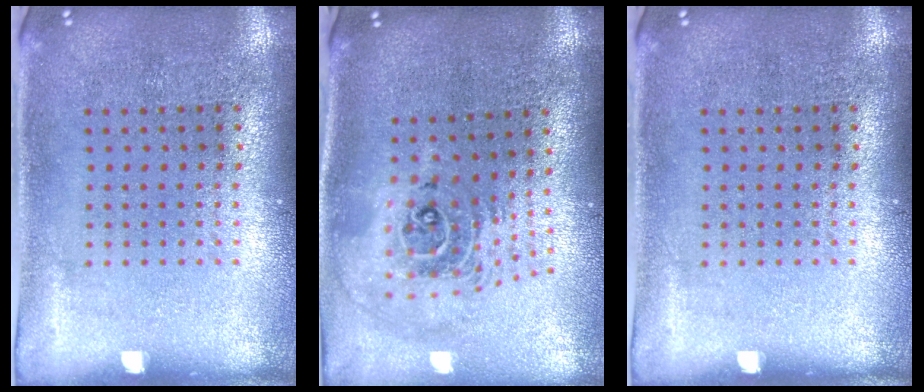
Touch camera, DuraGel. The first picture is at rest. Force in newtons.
{"total": 2.4, "press": 1.8, "slide": 1.6}
{"total": 0.0}